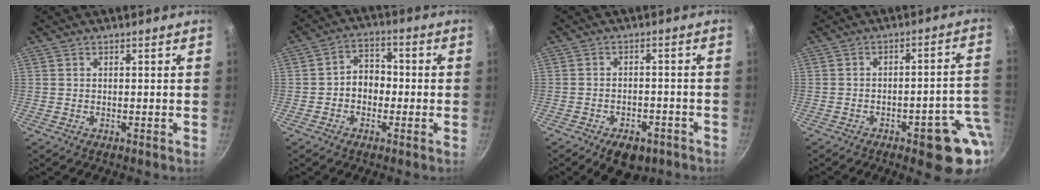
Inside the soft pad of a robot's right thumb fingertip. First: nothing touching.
{"total": 5.8, "force": [-1.0, 4.5, 3.4], "torque": [-0.020, 0.023, -0.026]}
{"total": 7.8, "force": [-4.9, 4.4, 4.2], "torque": [-0.042, 0.029, -0.054]}
{"total": 12.7, "force": [-4.6, 4.6, 11.0], "torque": [-0.085, 0.037, -0.054]}